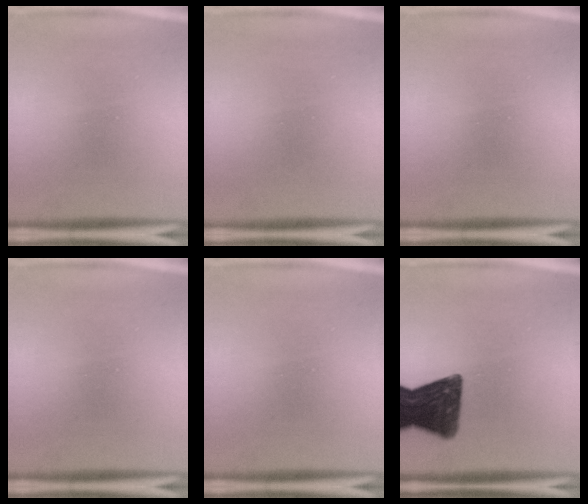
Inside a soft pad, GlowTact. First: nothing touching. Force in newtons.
{"total": 1.9}
{"total": 0.0}
{"total": 0.0}
{"total": 0.0}
{"total": 15.2}